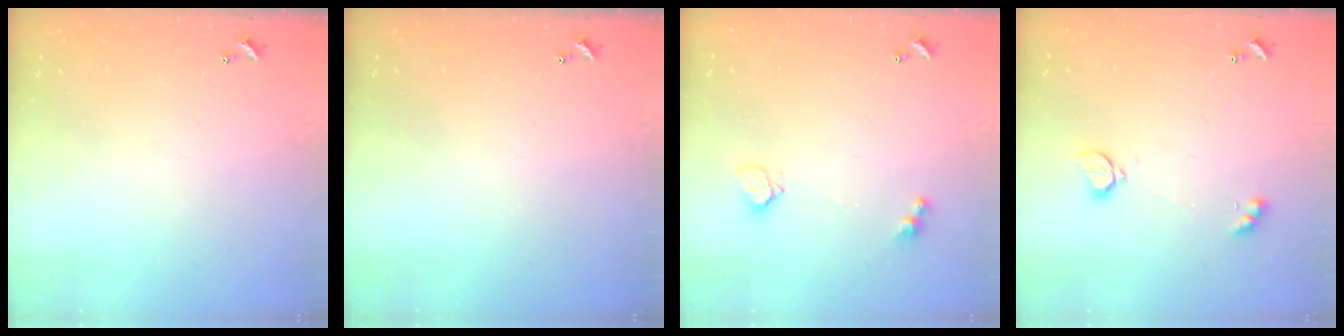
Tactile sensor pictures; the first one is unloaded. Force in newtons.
{"total": 0.0}
{"total": 3.8, "press": 3.7, "slide": 0.2}
{"total": 2.4, "press": 2.3, "slide": 0.8}